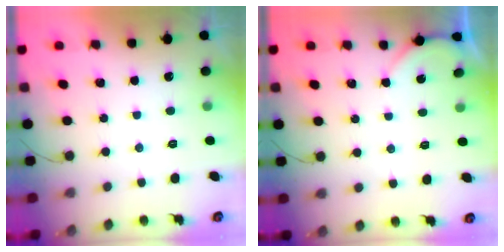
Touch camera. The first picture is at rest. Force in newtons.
{"total": 1.6, "press": 1.6, "slide": 0.2}